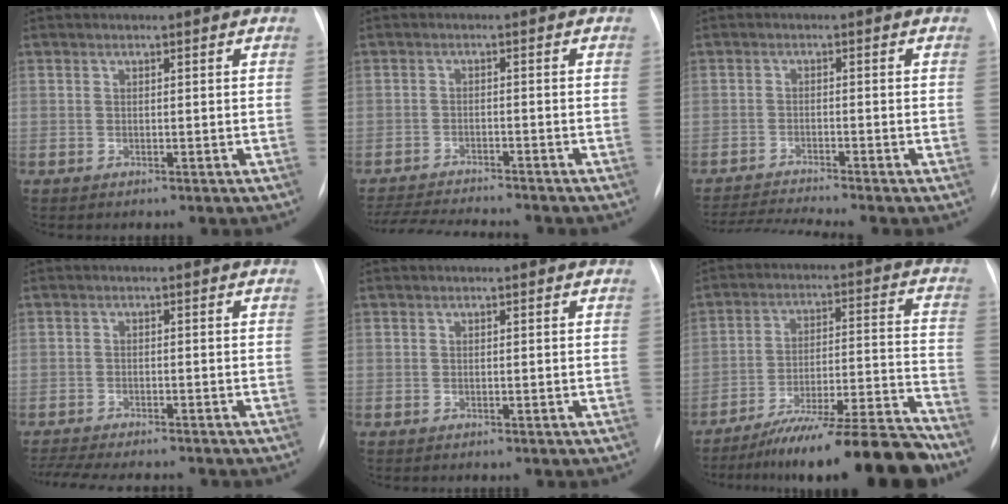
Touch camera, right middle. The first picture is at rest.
{"total": 9.9, "force": [-9.4, 0.3, 3.3], "torque": [-0.053, -0.008, -0.147]}
{"total": 6.2, "force": [-5.6, -2.0, 1.8], "torque": [-0.031, -0.016, -0.097]}
{"total": 11.7, "force": [-10.5, 1.8, 4.9], "torque": [-0.080, -0.010, -0.145]}
{"total": 0.0}
{"total": 17.4, "force": [-15.2, -1.1, 8.4], "torque": [-0.104, 0.011, -0.247]}